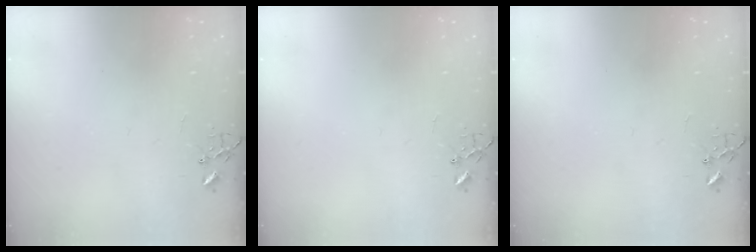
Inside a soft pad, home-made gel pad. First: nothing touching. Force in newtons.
{"total": 0.0}
{"total": 0.0}